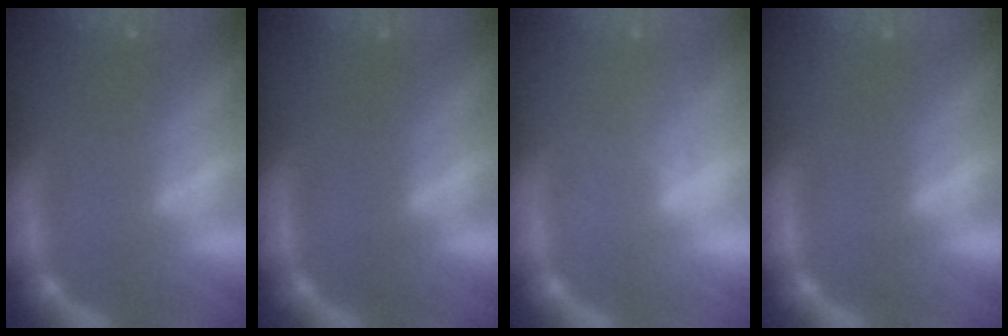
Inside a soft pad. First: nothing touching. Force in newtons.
{"total": 0.0}
{"total": 1.0}
{"total": 0.0}